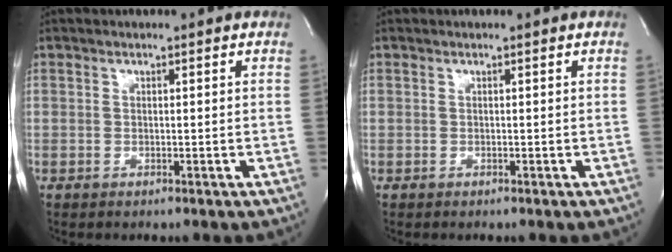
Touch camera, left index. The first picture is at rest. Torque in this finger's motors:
{"motor_torque": [-0.27, 0.15, 0.03, 0.02]}